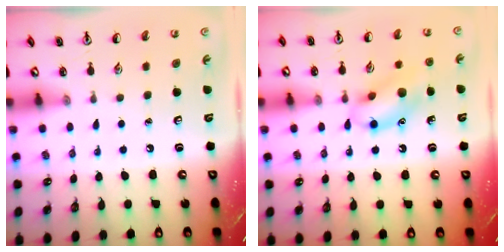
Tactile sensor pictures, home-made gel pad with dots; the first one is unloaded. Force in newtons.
{"total": 12.5, "press": 12.4, "slide": 1.0}